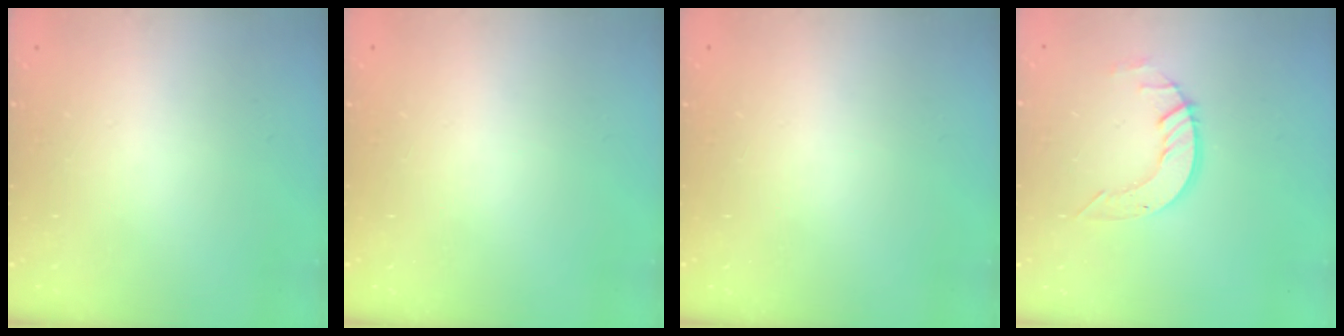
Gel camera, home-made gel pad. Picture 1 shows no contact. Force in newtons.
{"total": 0.0}
{"total": 0.0}
{"total": 6.1, "press": 6.1, "slide": 0.5}